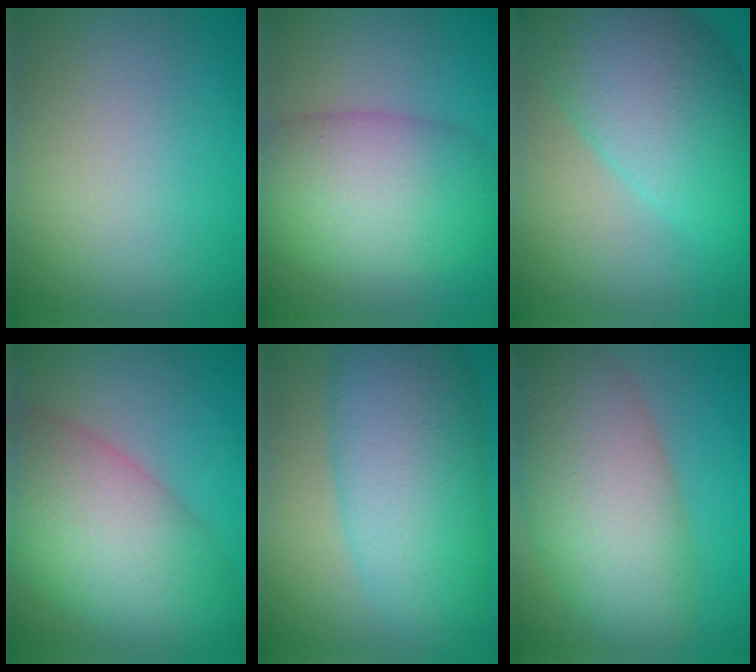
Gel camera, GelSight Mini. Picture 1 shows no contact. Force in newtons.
{"total": 9.0, "press": 9.0, "slide": 0.5}
{"total": 10.1, "press": 10.1, "slide": 0.3}
{"total": 10.1, "press": 10.0, "slide": 0.5}
{"total": 10.1, "press": 10.1, "slide": 0.2}
{"total": 9.9, "press": 9.9, "slide": 0.5}